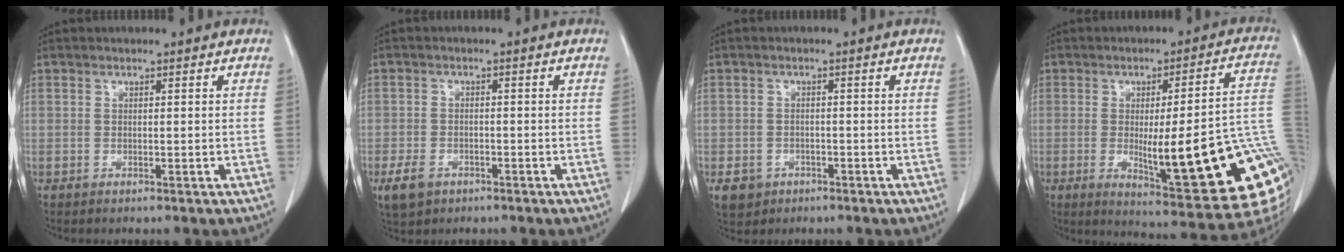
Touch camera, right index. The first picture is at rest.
{"total": 4.3, "force": [-2.4, 2.9, 2.0], "torque": [-0.043, -0.002, -0.035]}
{"total": 4.1, "force": [-2.1, 3.4, 0.9], "torque": [-0.012, 0.005, -0.028]}
{"total": 23.8, "force": [-4.3, 3.3, 23.2], "torque": [-0.216, -0.002, -0.045]}